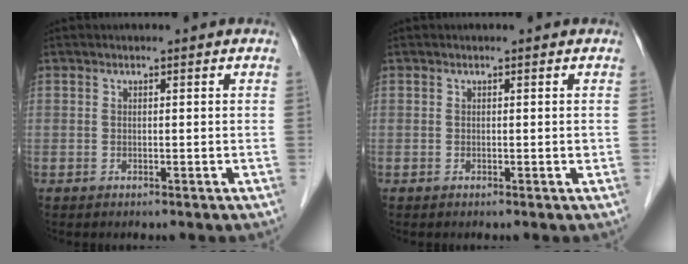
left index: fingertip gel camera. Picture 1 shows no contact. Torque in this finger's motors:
{"motor_torque": [0.00, 0.11, -0.01, 0.00]}